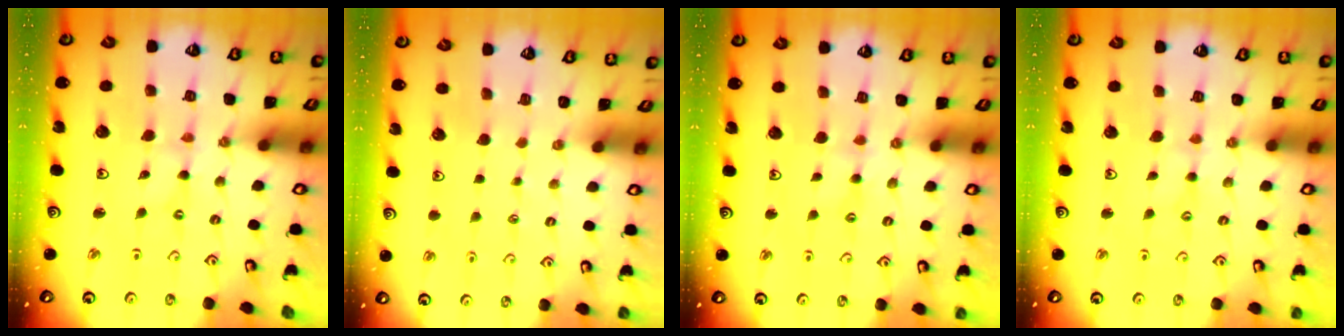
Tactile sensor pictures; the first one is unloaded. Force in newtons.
{"total": 0.6, "press": 0.6, "slide": 0.1}
{"total": 2.3, "press": 2.3, "slide": 0.4}
{"total": 1.7, "press": 1.7, "slide": 0.2}